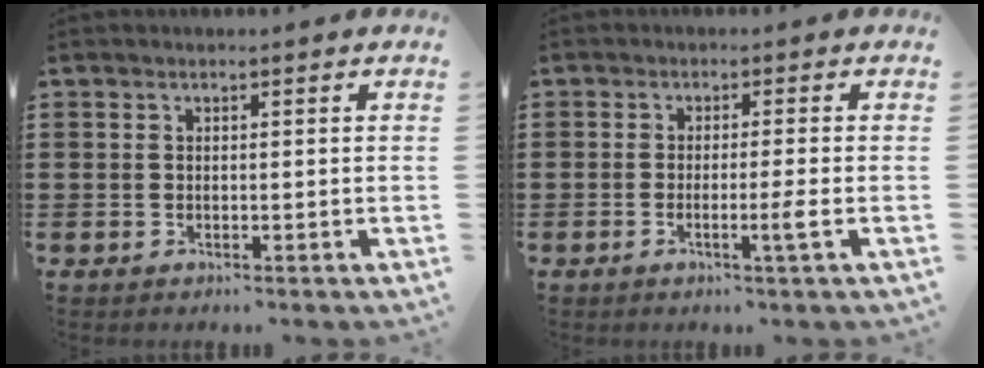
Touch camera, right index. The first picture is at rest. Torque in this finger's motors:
{"motor_torque": [-0.46, 0.86, 0.00, 0.00]}